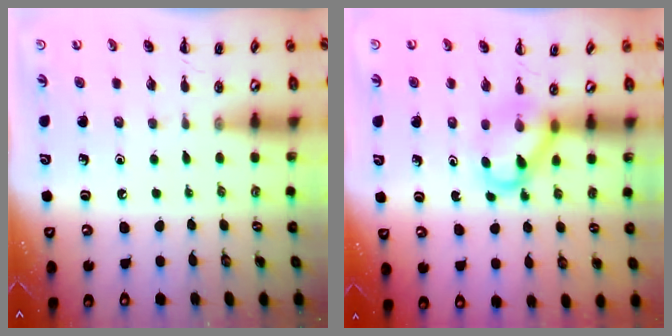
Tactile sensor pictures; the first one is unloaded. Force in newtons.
{"total": 4.6, "press": 4.6, "slide": 0.6}